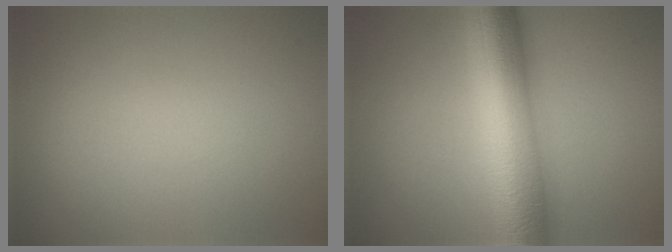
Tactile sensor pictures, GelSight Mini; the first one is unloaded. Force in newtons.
{"total": 10.9, "press": 10.9, "slide": 0.2}